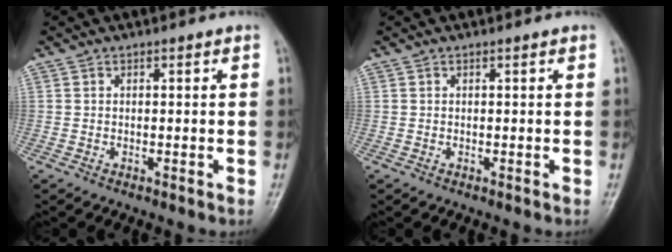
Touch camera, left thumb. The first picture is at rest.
{"total": 0.0}